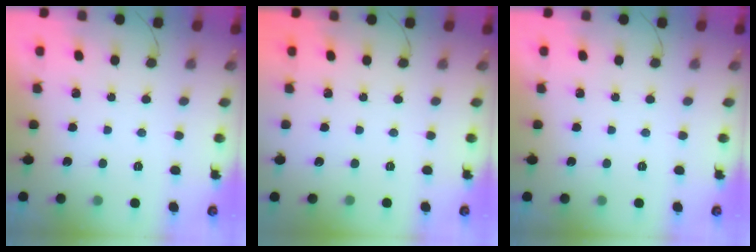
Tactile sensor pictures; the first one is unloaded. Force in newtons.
{"total": 0.0}
{"total": 0.0}